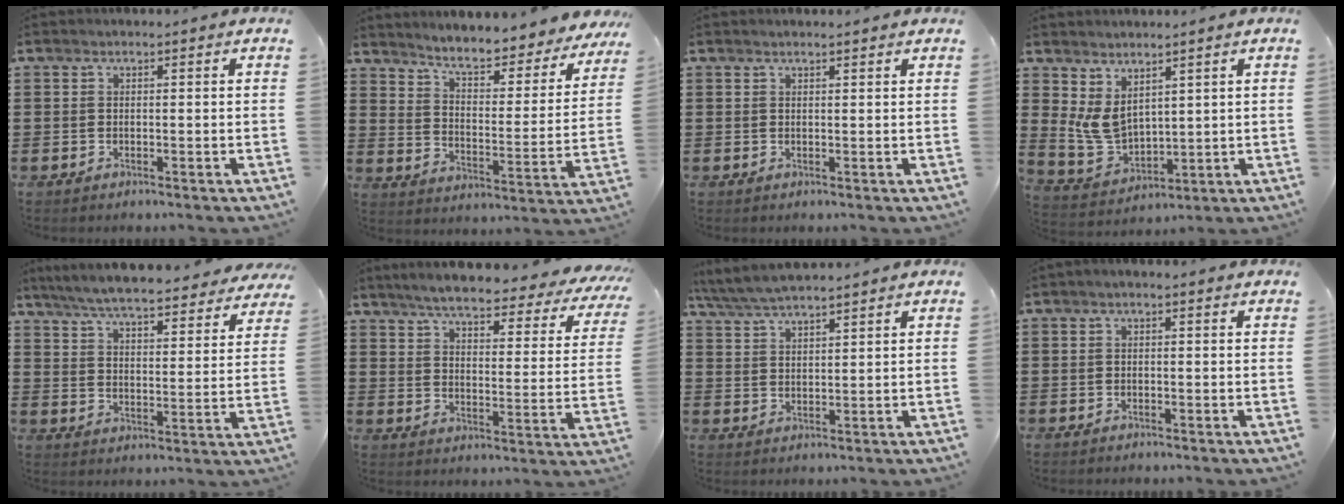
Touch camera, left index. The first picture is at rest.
{"total": 5.3, "force": [4.8, 0.2, 2.2], "torque": [-0.063, -0.038, 0.073]}
{"total": 0.9, "force": [0.8, 0.0, 0.4], "torque": [-0.008, 0.000, 0.015]}
{"total": 5.8, "force": [3.1, 3.9, 3.1], "torque": [-0.087, -0.005, 0.060]}
{"total": 6.7, "force": [6.4, -0.1, 2.1], "torque": [-0.071, -0.044, 0.110]}
{"total": 6.0, "force": [5.4, 0.4, 2.6], "torque": [-0.069, -0.040, 0.088]}
{"total": 4.6, "force": [4.2, 0.7, 1.7], "torque": [-0.047, -0.011, 0.077]}
{"total": 0.6, "force": [-0.3, 0.2, 0.5], "torque": [-0.010, -0.002, -0.005]}